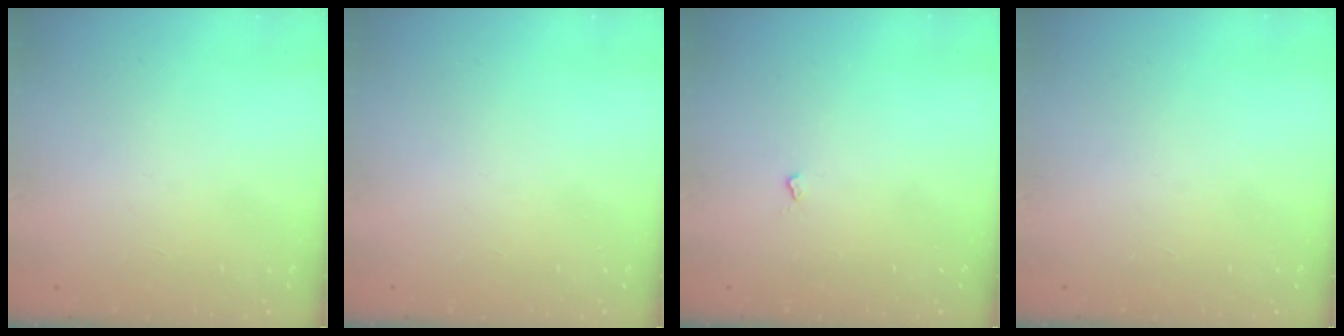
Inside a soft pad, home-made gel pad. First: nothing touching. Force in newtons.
{"total": 0.0}
{"total": 1.9, "press": 1.9, "slide": 0.4}
{"total": 0.0}